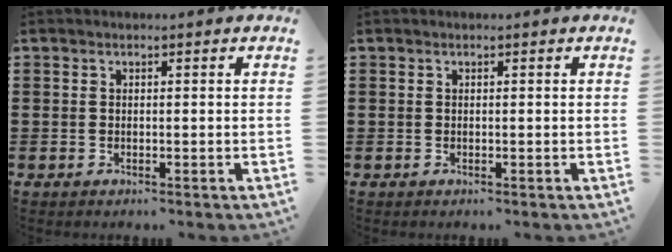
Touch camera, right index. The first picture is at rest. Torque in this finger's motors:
{"motor_torque": [-0.03, 0.59, -0.83, -0.21]}